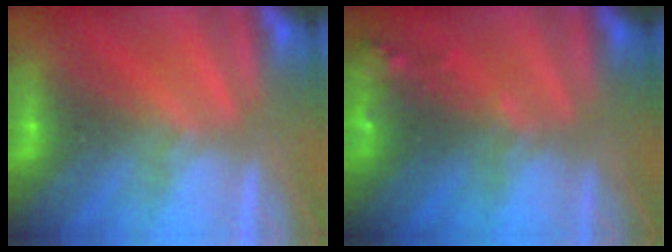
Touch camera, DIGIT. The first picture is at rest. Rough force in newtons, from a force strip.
{"total": 7.6}